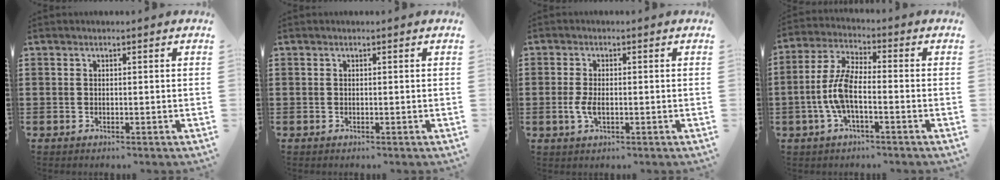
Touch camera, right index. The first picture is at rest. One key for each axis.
{"total": 0.0}
{"total": 3.0, "fx": -0.5, "fy": 1.3, "fz": 2.7, "tx": -0.064, "ty": -0.005, "tz": -0.012}
{"total": 7.3, "fx": -1.9, "fy": 2.6, "fz": 6.6, "tx": -0.164, "ty": -0.013, "tz": -0.043}